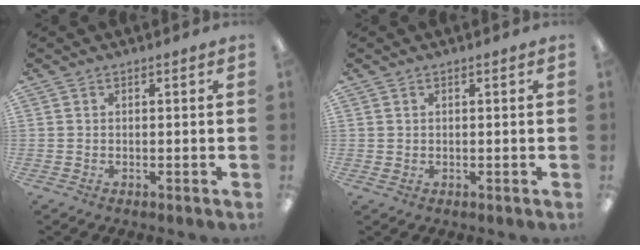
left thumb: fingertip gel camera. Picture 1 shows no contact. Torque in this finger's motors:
{"motor_torque": [-0.09, -0.07, 0.14, -0.26, 0.00]}